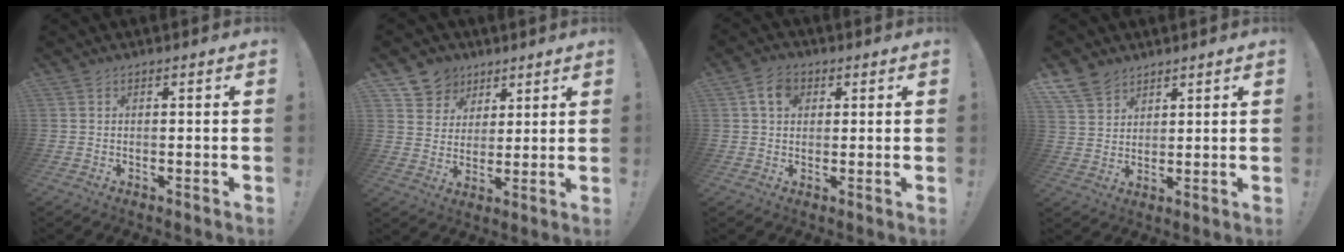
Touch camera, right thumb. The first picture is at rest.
{"total": 8.3, "force": [4.4, 7.0, 1.0], "torque": [-0.013, -0.032, 0.089]}
{"total": 6.4, "force": [2.2, 4.7, 3.7], "torque": [-0.060, 0.008, 0.041]}
{"total": 6.9, "force": [5.3, 4.1, 1.7], "torque": [-0.035, -0.032, 0.106]}